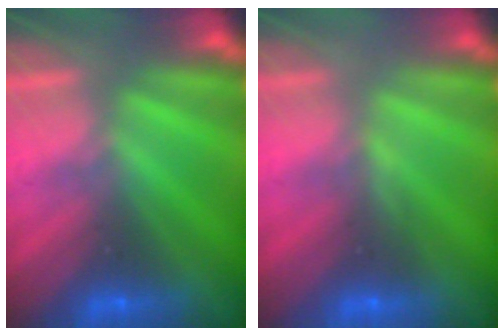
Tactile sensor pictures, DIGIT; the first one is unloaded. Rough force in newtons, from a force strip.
{"total": 2.9}